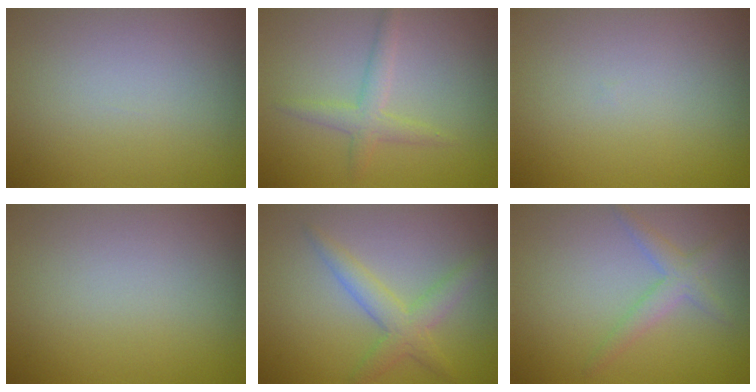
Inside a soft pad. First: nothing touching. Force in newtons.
{"total": 2.2, "press": 2.2, "slide": 0.1}
{"total": 0.0}
{"total": 0.0}
{"total": 3.1, "press": 3.1, "slide": 0.0}
{"total": 2.1, "press": 2.1, "slide": 0.1}